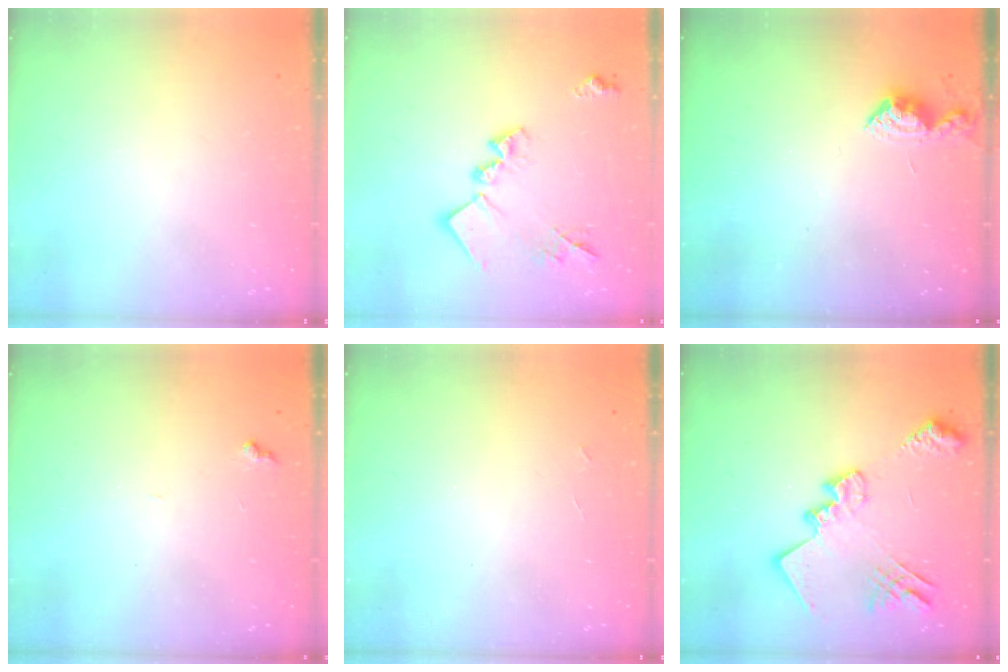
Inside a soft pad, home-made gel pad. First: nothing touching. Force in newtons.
{"total": 16.6, "press": 16.6, "slide": 0.5}
{"total": 5.8, "press": 5.7, "slide": 0.8}
{"total": 6.1, "press": 6.1, "slide": 0.7}
{"total": 2.0, "press": 2.0, "slide": 0.4}
{"total": 17.7, "press": 17.6, "slide": 0.9}